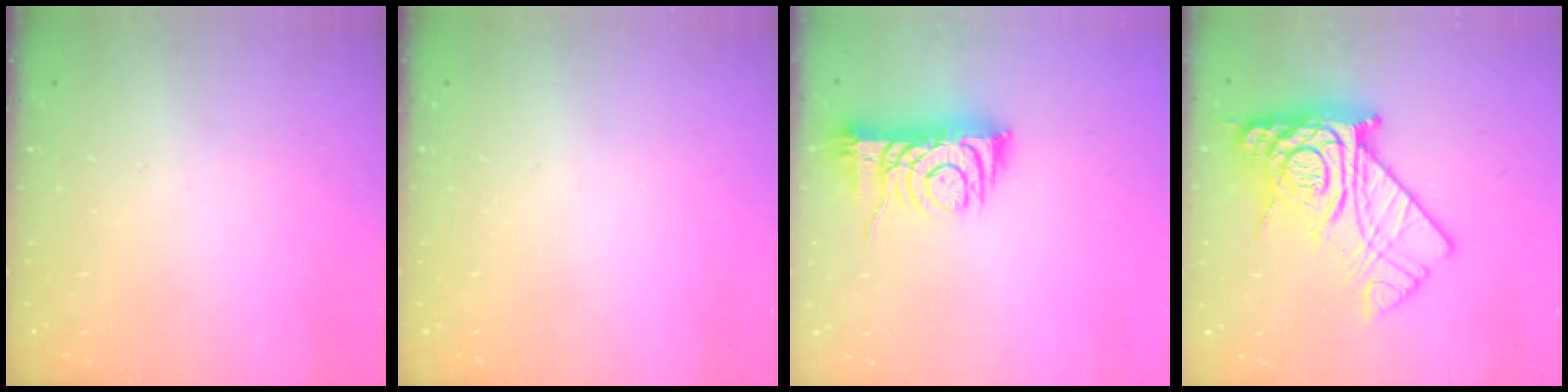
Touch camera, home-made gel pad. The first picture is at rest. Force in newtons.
{"total": 0.0}
{"total": 7.6, "press": 7.5, "slide": 1.2}
{"total": 21.4, "press": 21.3, "slide": 2.0}